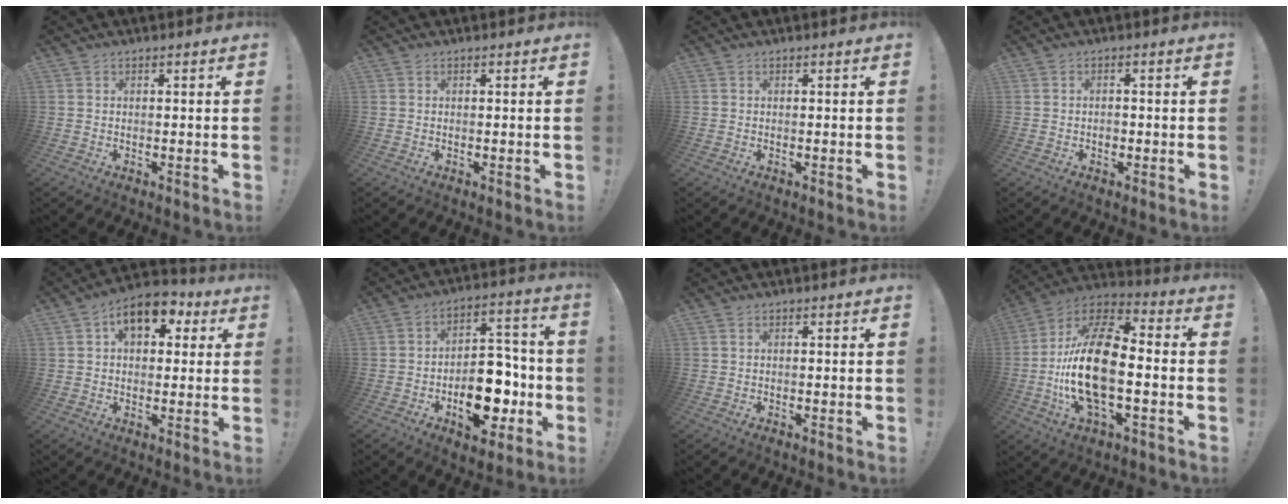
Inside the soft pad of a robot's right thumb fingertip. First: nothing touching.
{"total": 0.0}
{"total": 0.0}
{"total": 1.6, "force": [-0.7, 1.1, 0.9], "torque": [-0.008, 0.002, -0.013]}
{"total": 10.4, "force": [4.4, 6.5, 6.8], "torque": [-0.100, -0.009, 0.079]}
{"total": 17.2, "force": [-6.0, 10.6, 12.1], "torque": [-0.144, 0.049, -0.082]}
{"total": 0.0}
{"total": 22.0, "force": [-3.1, 10.1, 19.3], "torque": [-0.382, 0.016, -0.053]}